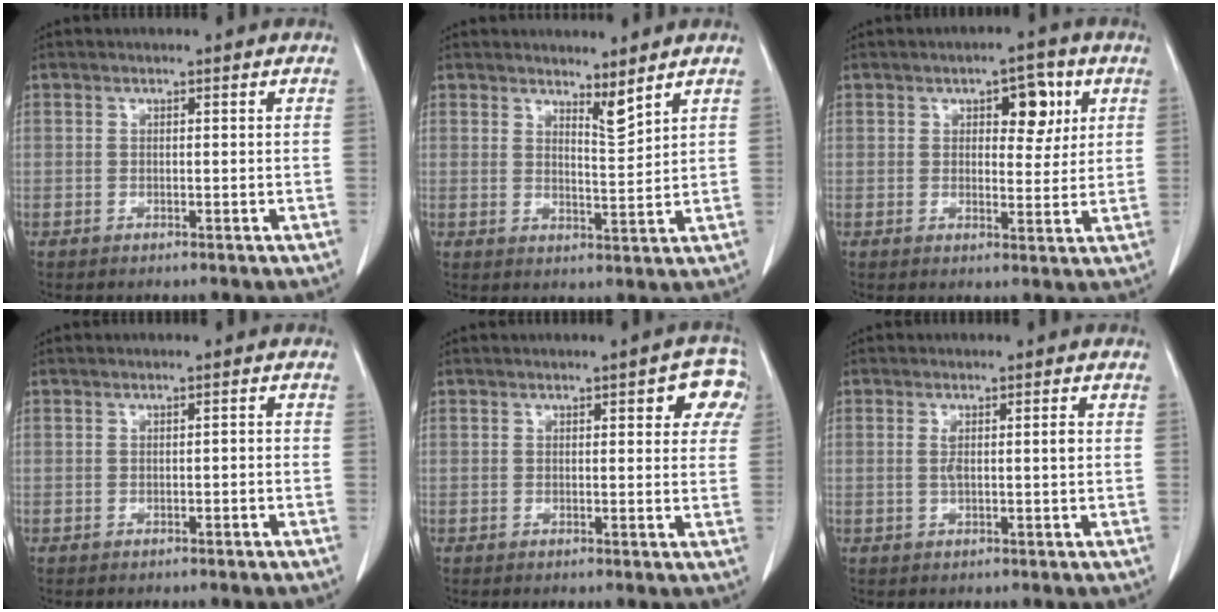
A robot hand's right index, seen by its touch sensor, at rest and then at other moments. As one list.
[{"total": 3.1, "force": [2.7, 0.0, 1.4], "torque": [-0.030, -0.017, 0.051]}, {"total": 5.8, "force": [2.4, 2.8, 4.6], "torque": [-0.056, 0.008, 0.032]}, {"total": 0.7, "force": [-0.3, 0.2, 0.5], "torque": [-0.012, 0.001, -0.002]}, {"total": 5.3, "force": [2.2, 1.8, 4.4], "torque": [-0.035, 0.012, 0.016]}, {"total": 2.7, "force": [0.3, 0.3, 2.6], "torque": [-0.049, 0.004, 0.008]}]